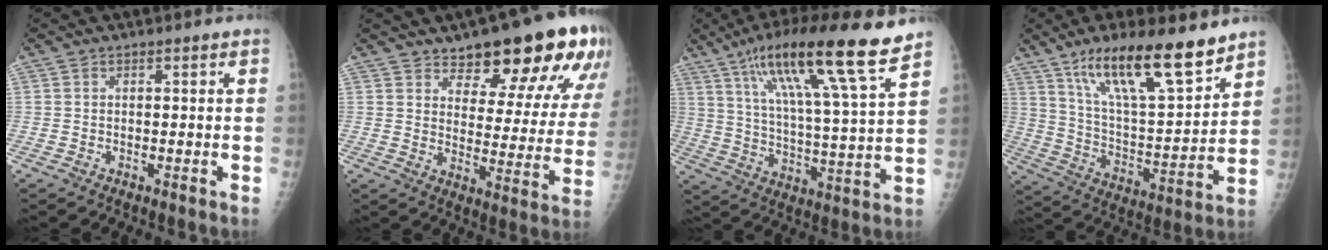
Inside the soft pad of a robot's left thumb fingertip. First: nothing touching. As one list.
[{"total": 20.7, "force": [13.7, 7.5, 13.6], "torque": [-0.130, -0.068, 0.182]}, {"total": 20.4, "force": [13.2, 1.6, 15.5], "torque": [-0.247, -0.043, 0.218]}, {"total": 20.3, "force": [13.8, 5.0, 14.0], "torque": [-0.213, -0.066, 0.245]}]